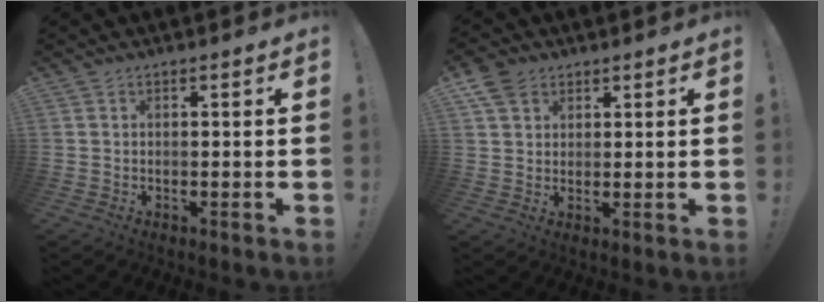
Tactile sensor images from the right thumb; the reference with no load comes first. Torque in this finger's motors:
{"motor_torque": [0.65, 0.73, 0.22, -0.12, -0.02]}